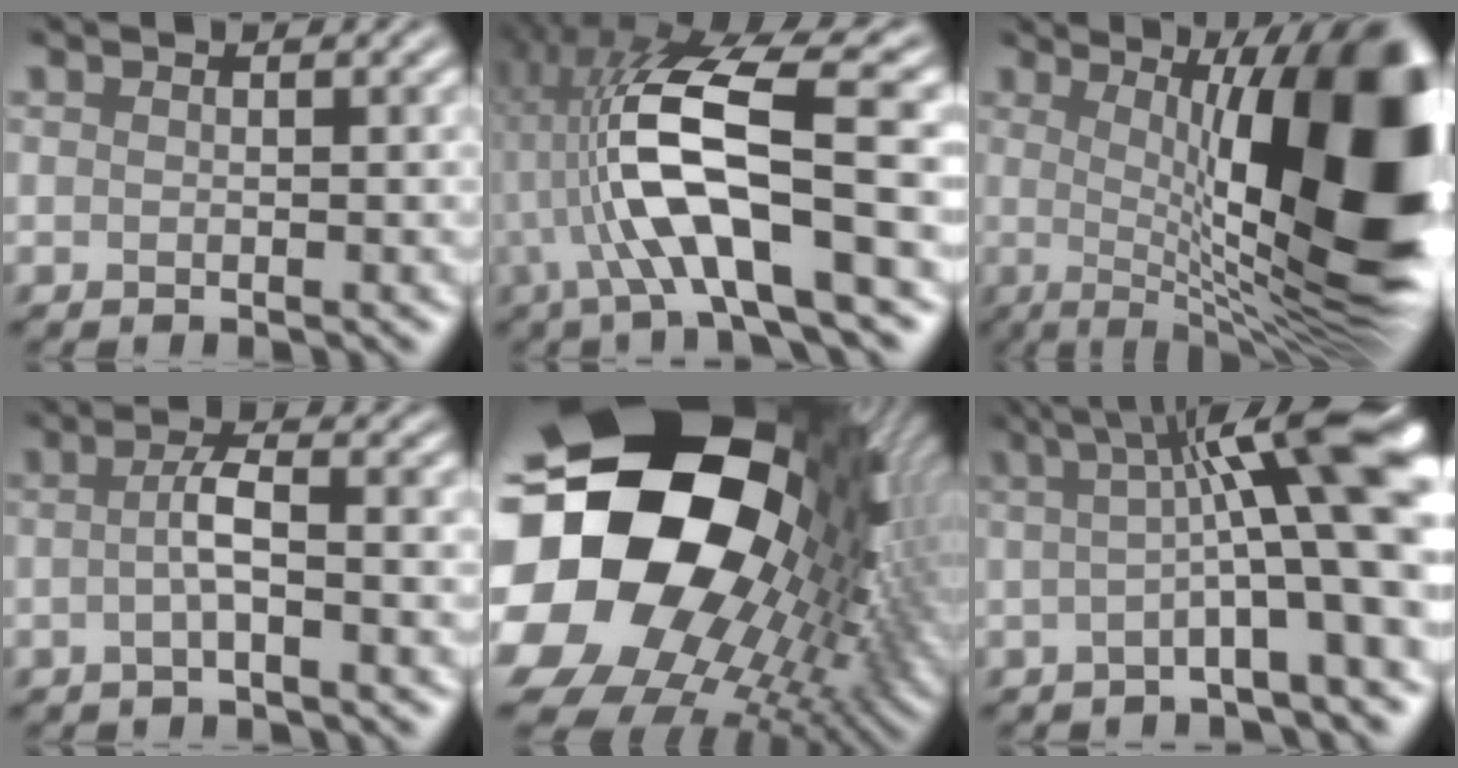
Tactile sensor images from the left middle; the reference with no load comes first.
{"total": 10.9, "force": [-1.2, 2.4, 10.5], "torque": [-0.223, 0.012, -0.007]}
{"total": 15.8, "force": [0.5, 4.2, 15.3], "torque": [-0.181, 0.010, 0.022]}
{"total": 1.8, "force": [-0.9, -0.4, 1.5], "torque": [-0.046, 0.002, -0.002]}
{"total": 22.8, "force": [1.2, 17.9, 14.2], "torque": [-0.278, -0.055, 0.014]}
{"total": 10.0, "force": [1.0, 1.5, 9.8], "torque": [-0.139, 0.021, 0.026]}